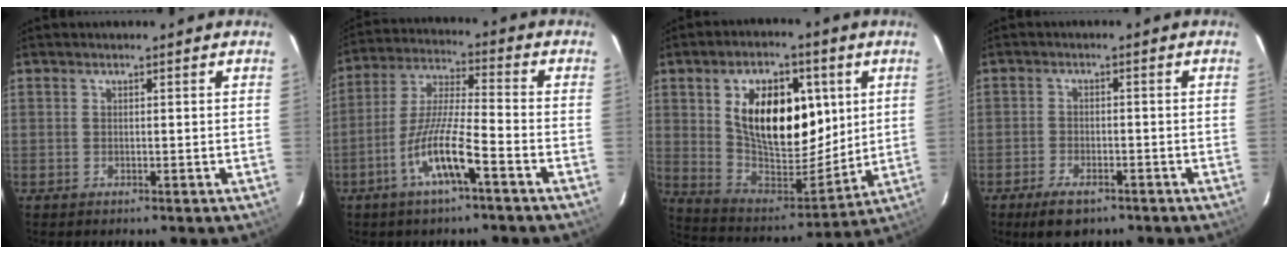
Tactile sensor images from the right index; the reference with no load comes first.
{"total": 11.0, "force": [-5.6, 1.0, 9.4], "torque": [-0.197, -0.004, -0.110]}
{"total": 19.6, "force": [5.7, 11.3, 14.9], "torque": [-0.265, 0.006, 0.111]}
{"total": 6.2, "force": [-4.3, 2.7, 3.4], "torque": [-0.082, -0.007, -0.072]}